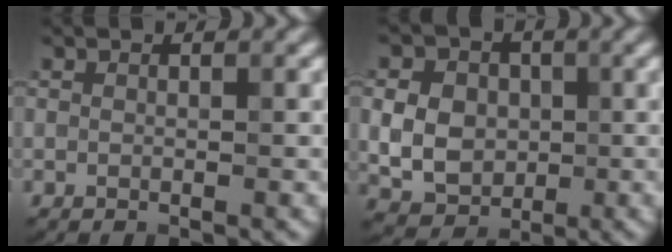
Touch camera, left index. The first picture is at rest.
{"total": 8.6, "force": [1.0, 7.2, 4.6], "torque": [-0.085, 0.028, 0.004]}